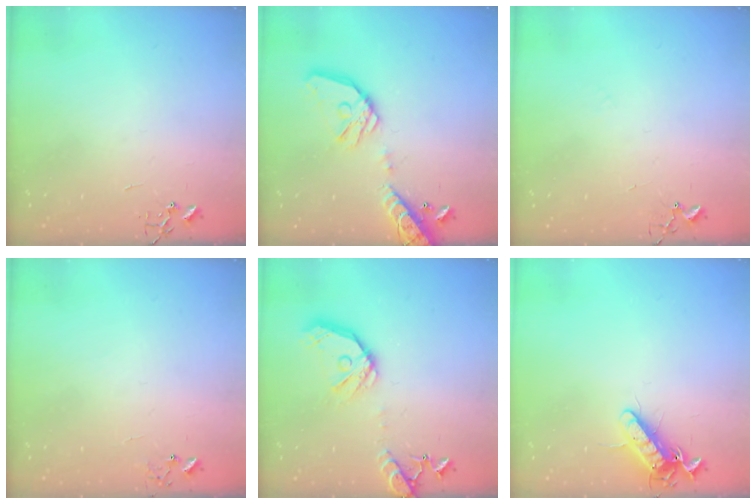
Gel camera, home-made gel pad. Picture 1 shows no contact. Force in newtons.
{"total": 17.0, "press": 16.8, "slide": 2.6}
{"total": 4.9, "press": 4.9, "slide": 0.5}
{"total": 6.5, "press": 6.5, "slide": 0.5}
{"total": 16.6, "press": 16.4, "slide": 2.7}
{"total": 11.7, "press": 11.6, "slide": 1.7}